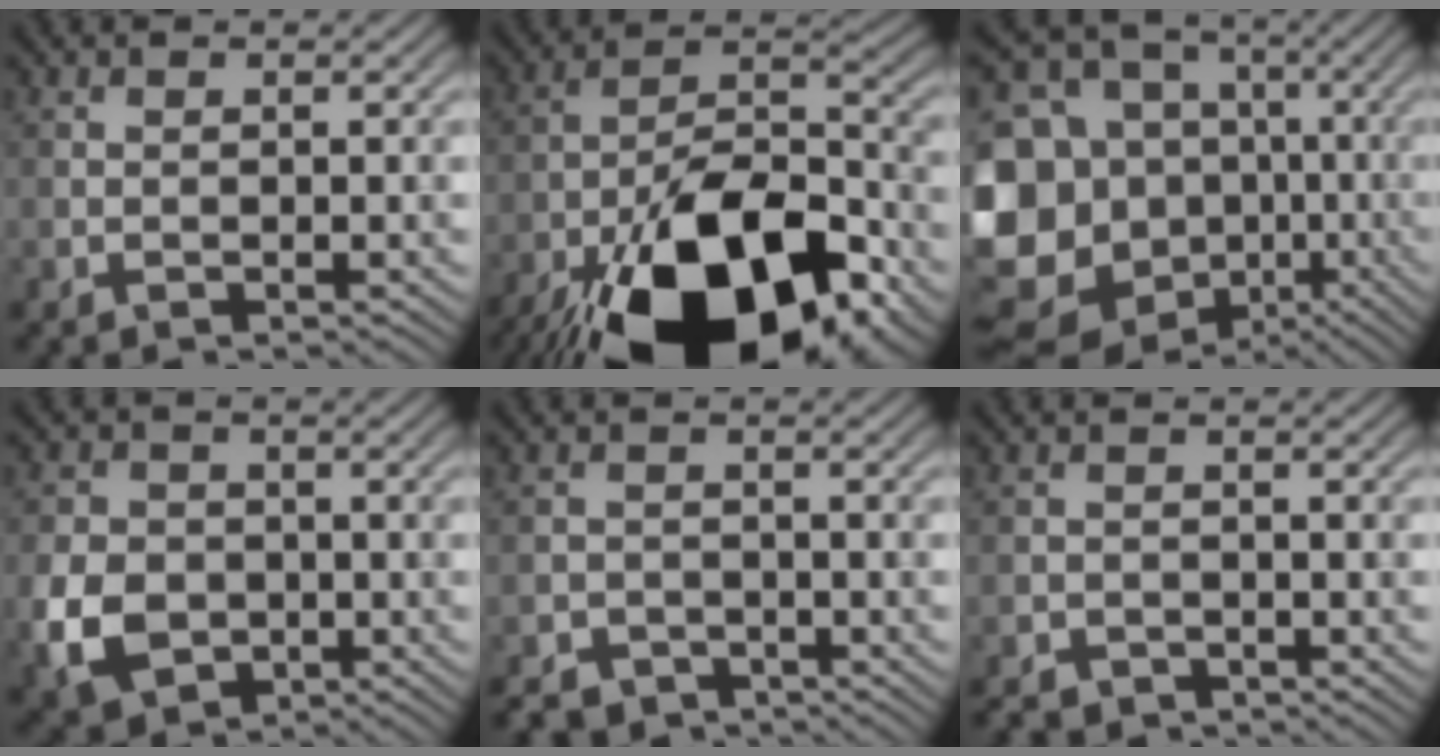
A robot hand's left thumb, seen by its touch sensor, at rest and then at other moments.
{"total": 21.5, "force": [-13.1, 9.6, 14.1], "torque": [-0.243, -0.042, -0.201]}
{"total": 19.8, "force": [-5.6, 17.2, 8.1], "torque": [-0.246, -0.006, -0.097]}
{"total": 7.3, "force": [-2.2, 5.8, 3.9], "torque": [-0.101, -0.016, -0.051]}
{"total": 3.6, "force": [-3.0, 1.9, 0.7], "torque": [-0.010, -0.001, -0.055]}
{"total": 2.3, "force": [-2.0, 1.0, 0.4], "torque": [-0.006, -0.004, -0.041]}